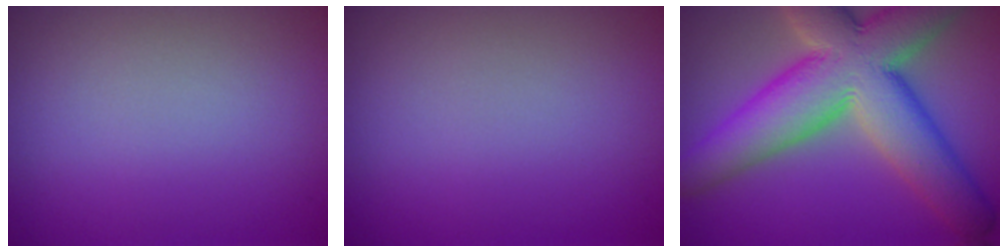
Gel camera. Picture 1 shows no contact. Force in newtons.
{"total": 0.0}
{"total": 12.3, "press": 12.3, "slide": 1.0}